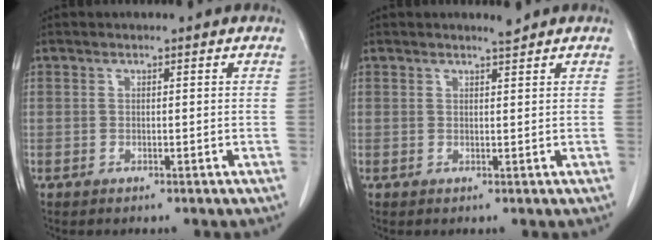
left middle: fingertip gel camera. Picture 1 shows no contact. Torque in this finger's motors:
{"motor_torque": [0.07, -0.06, -0.01, 0.01]}